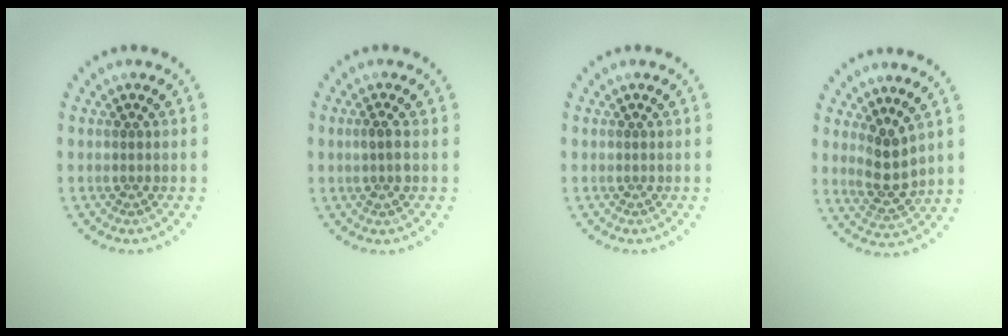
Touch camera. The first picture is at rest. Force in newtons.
{"total": 1.4, "press": 1.3, "slide": 0.6}
{"total": 0.0}
{"total": 2.8, "press": 2.6, "slide": 1.2}